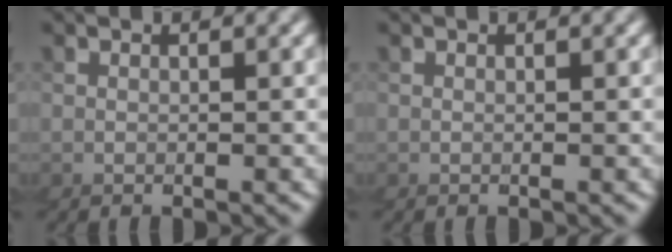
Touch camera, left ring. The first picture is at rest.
{"total": 0.0}